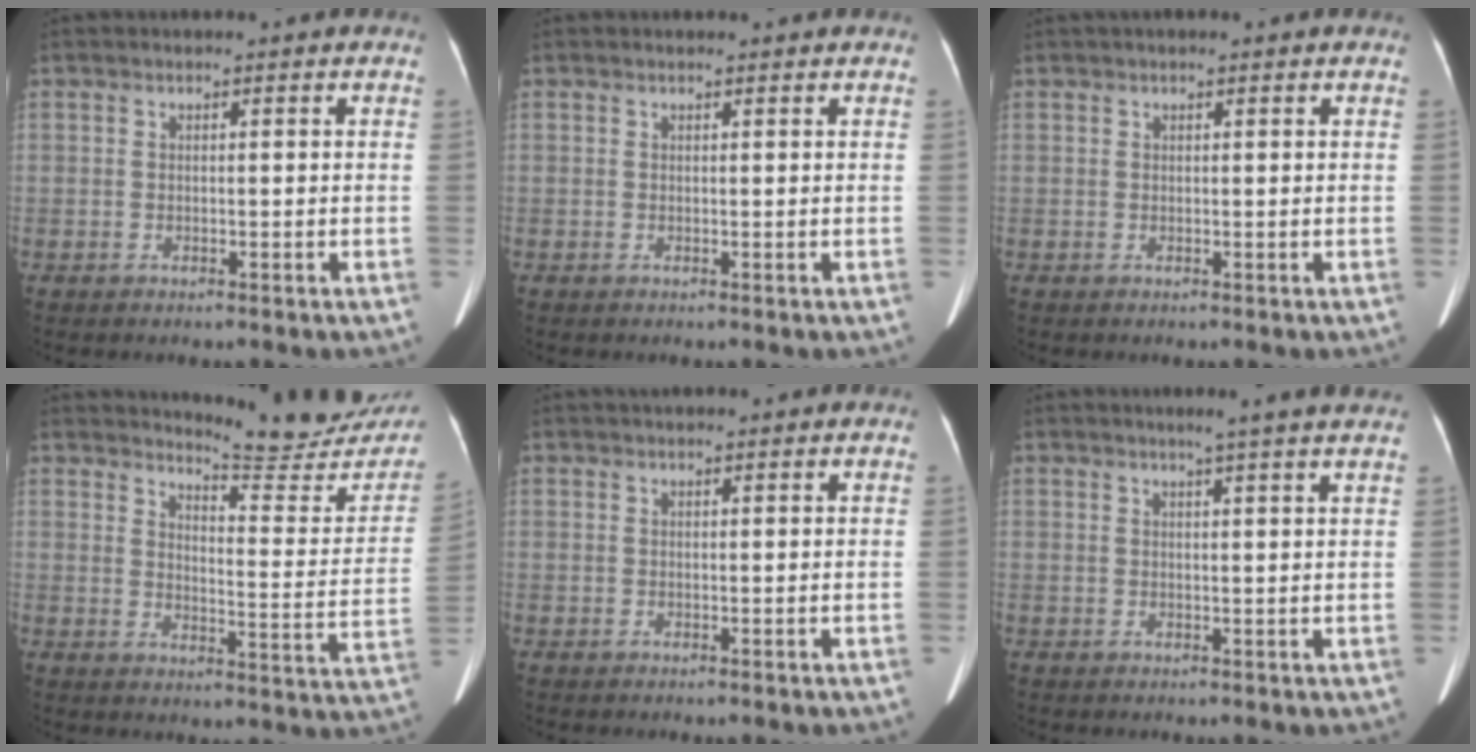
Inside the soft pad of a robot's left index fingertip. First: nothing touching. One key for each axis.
{"total": 1.5, "fx": 1.4, "fy": 0.2, "fz": 0.4, "tx": -0.009, "ty": 0.011, "tz": 0.016}
{"total": 2.1, "fx": 1.6, "fy": 0.3, "fz": 1.3, "tx": -0.015, "ty": 0.027, "tz": 0.022}
{"total": 17.5, "fx": 17.2, "fy": 1.0, "fz": 3.1, "tx": -0.032, "ty": -0.112, "tz": 0.190}
{"total": 3.4, "fx": 2.9, "fy": 0.5, "fz": 1.6, "tx": -0.017, "ty": 0.032, "tz": 0.040}
{"total": 5.4, "fx": 4.4, "fy": -0.8, "fz": 3.0, "tx": -0.042, "ty": 0.007, "tz": 0.048}